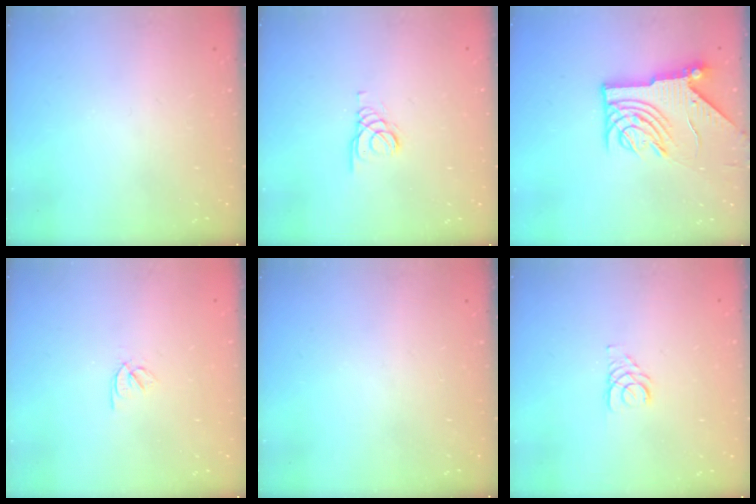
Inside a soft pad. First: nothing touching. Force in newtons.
{"total": 1.5, "press": 1.4, "slide": 0.1}
{"total": 10.9, "press": 10.9, "slide": 1.2}
{"total": 2.5, "press": 2.4, "slide": 0.7}
{"total": 0.0}
{"total": 2.9, "press": 2.9, "slide": 0.3}